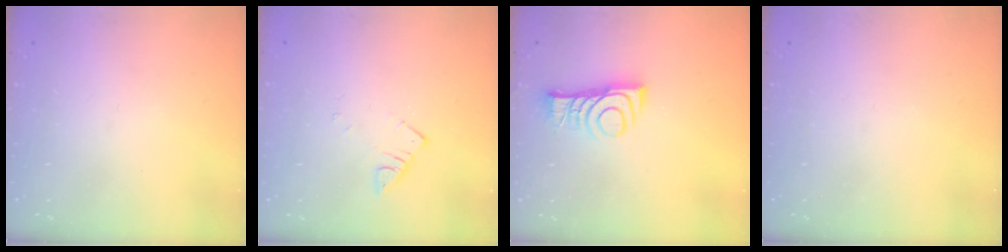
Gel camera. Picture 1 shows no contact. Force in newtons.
{"total": 2.5, "press": 2.5, "slide": 0.3}
{"total": 9.1, "press": 9.1, "slide": 0.4}
{"total": 0.0}